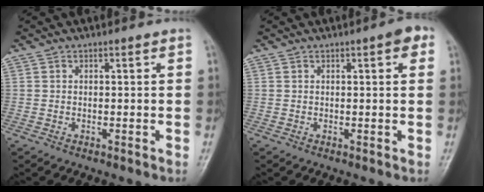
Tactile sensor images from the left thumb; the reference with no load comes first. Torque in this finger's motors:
{"motor_torque": [-0.11, 0.07, 0.58, -0.06, 0.01]}